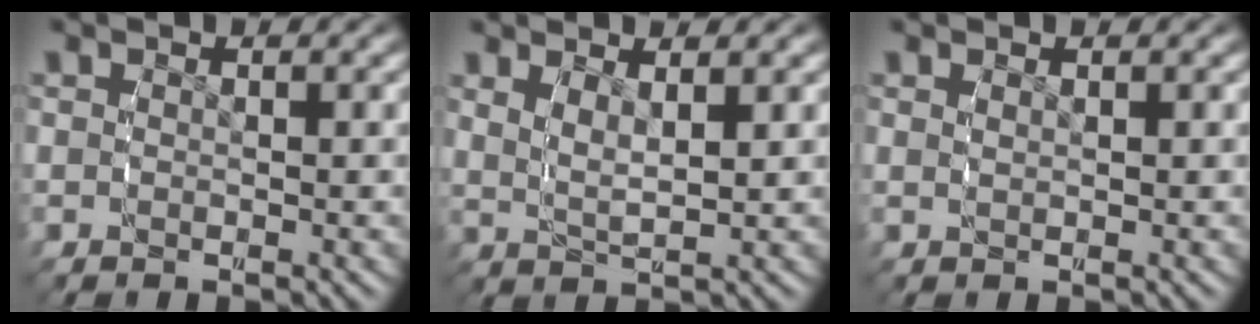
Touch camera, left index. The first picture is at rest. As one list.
[{"total": 2.9, "force": [1.6, 0.9, 2.3], "torque": [-0.044, -0.006, 0.031]}, {"total": 0.7, "force": [0.4, -0.5, 0.2], "torque": [-0.003, -0.004, 0.014]}]